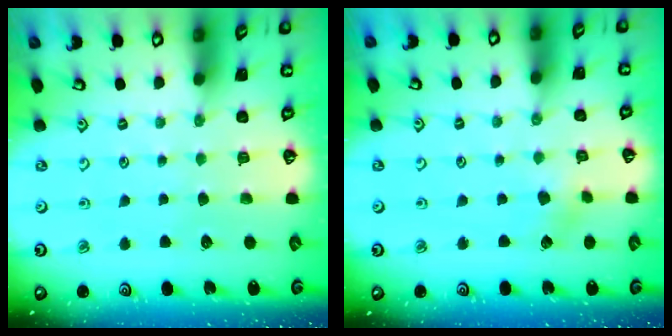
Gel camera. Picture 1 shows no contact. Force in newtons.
{"total": 2.7, "press": 2.7, "slide": 0.4}